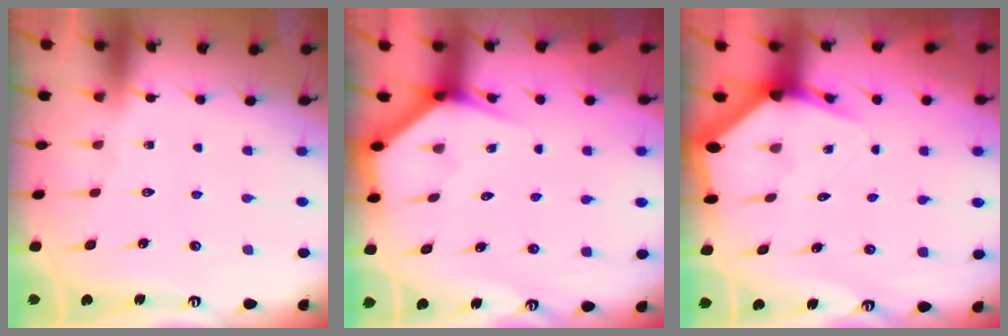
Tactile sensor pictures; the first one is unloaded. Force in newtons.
{"total": 3.4, "press": 3.4, "slide": 0.3}
{"total": 4.3, "press": 4.2, "slide": 0.7}